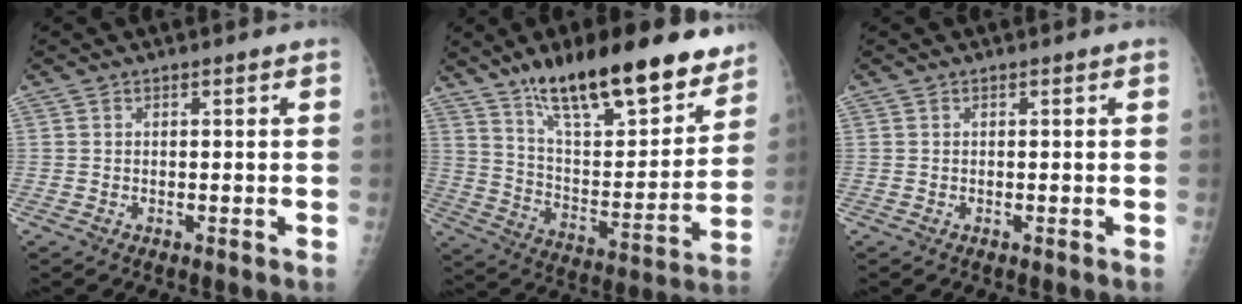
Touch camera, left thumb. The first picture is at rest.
{"total": 24.8, "force": [17.6, 7.9, 15.7], "torque": [-0.206, -0.075, 0.285]}
{"total": 0.0}